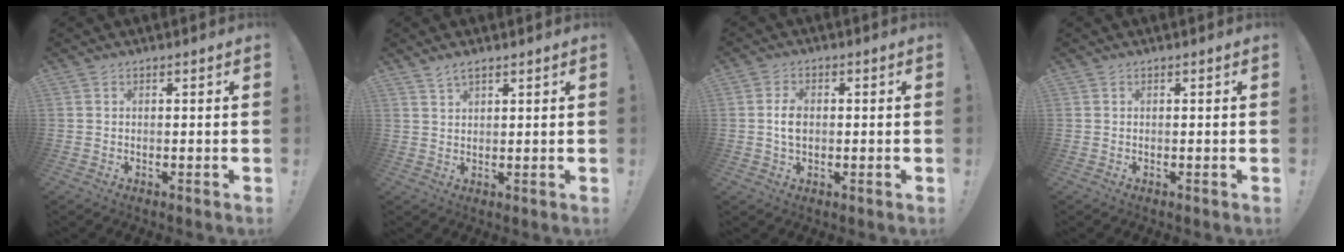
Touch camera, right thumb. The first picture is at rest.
{"total": 2.3, "force": [1.7, 0.3, 1.4], "torque": [-0.031, -0.006, 0.032]}
{"total": 4.9, "force": [-0.2, 3.2, 3.7], "torque": [-0.052, -0.001, -0.007]}
{"total": 0.0}